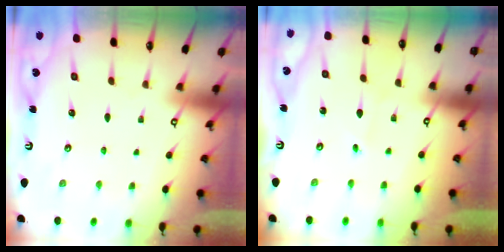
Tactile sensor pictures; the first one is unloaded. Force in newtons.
{"total": 0.6, "press": 0.6, "slide": 0.0}